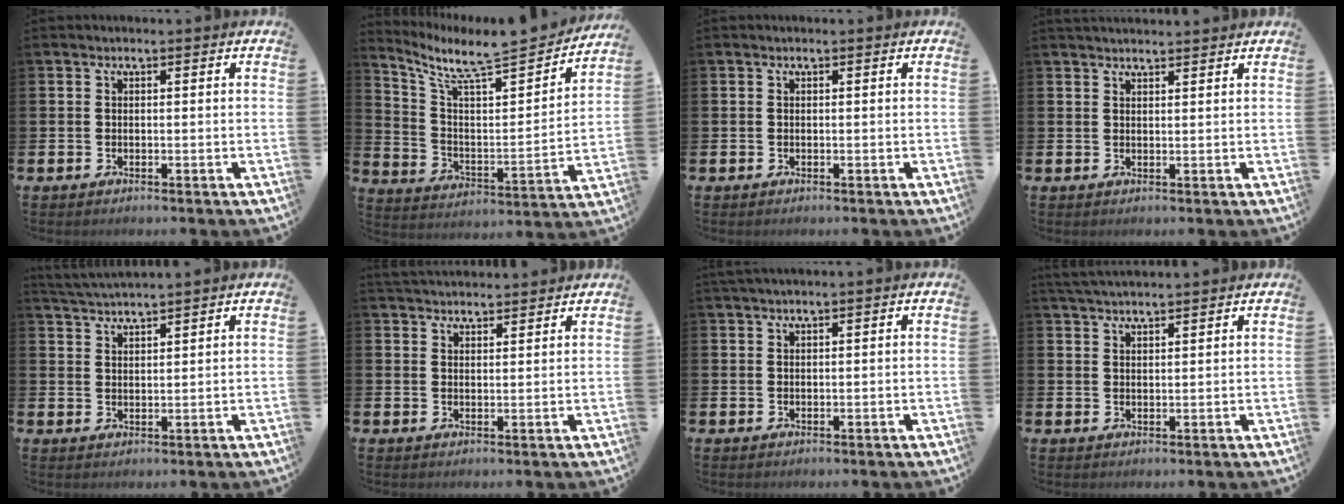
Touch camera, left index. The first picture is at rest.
{"total": 8.6, "force": [7.8, 1.3, 3.4], "torque": [-0.099, -0.070, 0.128]}
{"total": 0.0}
{"total": 2.1, "force": [2.0, 0.3, 0.2], "torque": [0.003, -0.010, 0.034]}
{"total": 2.7, "force": [2.7, -0.4, -0.1], "torque": [-0.010, -0.011, 0.050]}
{"total": 3.2, "force": [3.1, 0.5, 0.2], "torque": [-0.008, -0.013, 0.058]}
{"total": 1.1, "force": [1.0, -0.1, 0.5], "torque": [-0.015, 0.003, 0.020]}
{"total": 2.9, "force": [2.8, 0.1, 0.4], "torque": [-0.013, -0.010, 0.052]}